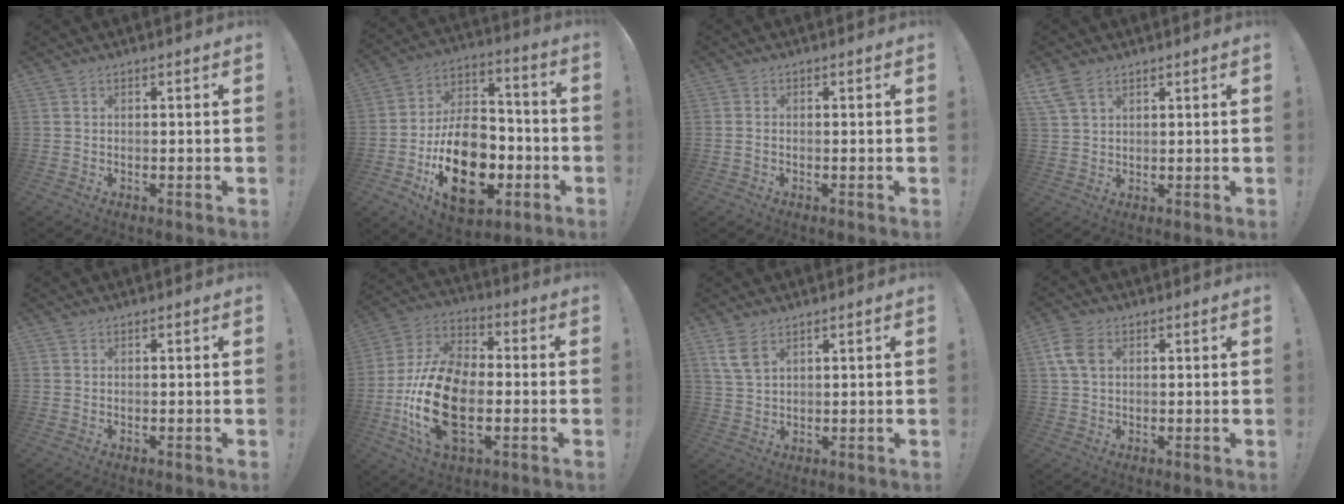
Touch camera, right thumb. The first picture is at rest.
{"total": 23.0, "force": [-8.1, 15.4, 15.1], "torque": [-0.247, 0.045, -0.120]}
{"total": 0.6, "force": [-0.2, 0.4, 0.3], "torque": [-0.010, 0.003, -0.003]}
{"total": 5.8, "force": [3.9, 3.0, 3.1], "torque": [-0.063, -0.009, 0.078]}
{"total": 0.0}
{"total": 21.7, "force": [-5.5, 12.7, 16.7], "torque": [-0.332, 0.022, -0.087]}
{"total": 5.9, "force": [3.3, 3.3, 3.5], "torque": [-0.066, -0.009, 0.066]}
{"total": 6.9, "force": [1.9, 4.9, 4.5], "torque": [-0.101, 0.011, 0.038]}